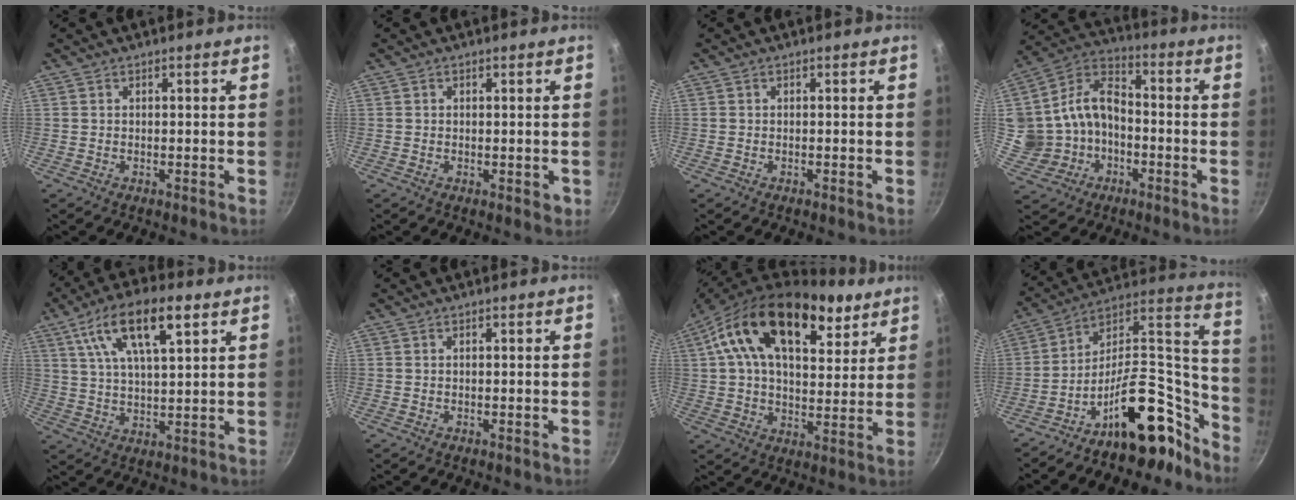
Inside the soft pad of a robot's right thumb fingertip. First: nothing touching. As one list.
[{"total": 1.7, "force": [0.0, 1.1, 1.2], "torque": [-0.011, 0.001, 0.000]}, {"total": 0.0}, {"total": 14.3, "force": [-2.1, 12.0, 7.4], "torque": [-0.130, 0.050, -0.042]}, {"total": 15.0, "force": [6.9, 5.7, 12.1], "torque": [-0.203, -0.004, 0.120]}, {"total": 0.0}, {"total": 22.3, "force": [10.4, 12.5, 15.2], "torque": [-0.230, -0.013, 0.154]}, {"total": 22.9, "force": [-14.5, 11.1, 13.9], "torque": [-0.131, 0.132, -0.234]}]